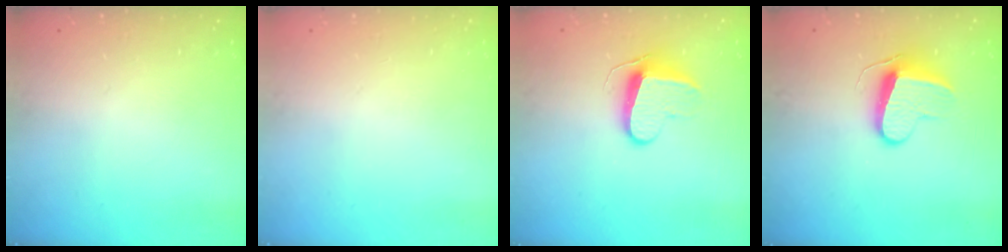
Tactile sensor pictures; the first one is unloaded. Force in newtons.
{"total": 0.0}
{"total": 9.5, "press": 9.5, "slide": 0.7}
{"total": 9.3, "press": 9.3, "slide": 0.5}